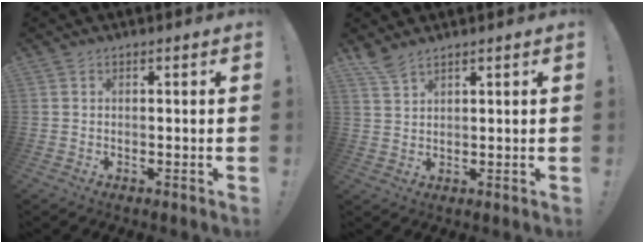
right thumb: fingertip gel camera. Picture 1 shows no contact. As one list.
[{"total": 4.1, "force": [3.6, 0.6, 1.9], "torque": [-0.037, -0.023, 0.067]}]